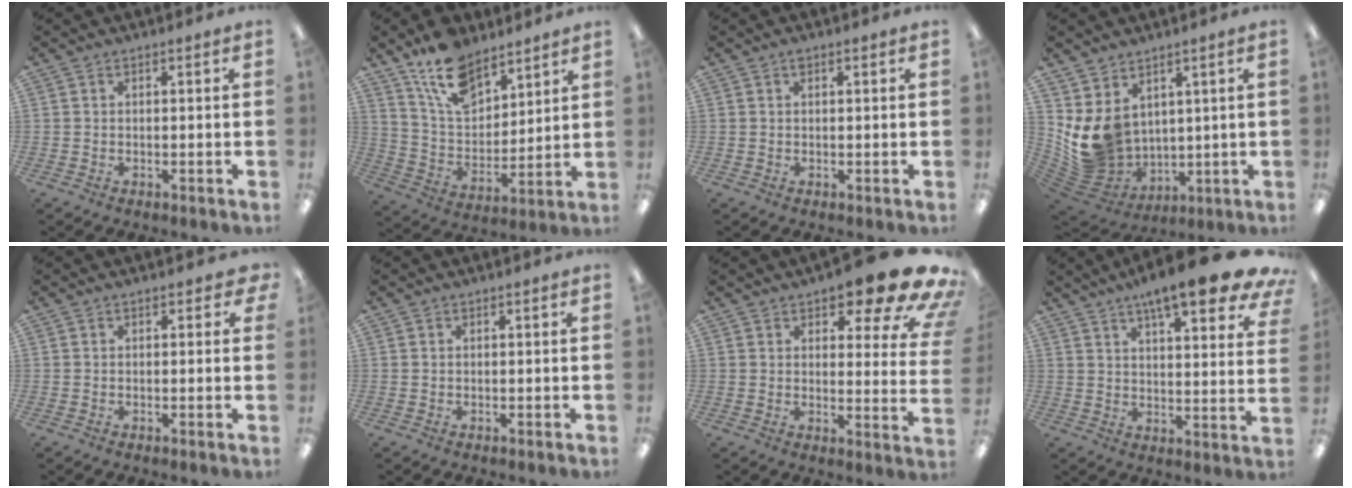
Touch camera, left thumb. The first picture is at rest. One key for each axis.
{"total": 14.4, "fx": 10.8, "fy": 7.0, "fz": 6.5, "tx": -0.121, "ty": -0.054, "tz": 0.201}
{"total": 1.0, "fx": 0.5, "fy": 0.5, "fz": 0.6, "tx": -0.015, "ty": 0.005, "tz": 0.008}
{"total": 10.8, "fx": 4.1, "fy": 8.6, "fz": 5.0, "tx": -0.126, "ty": -0.039, "tz": 0.088}
{"total": 1.7, "fx": 0.6, "fy": 1.2, "fz": 1.1, "tx": -0.014, "ty": 0.002, "tz": 0.009}
{"total": 0.0}
{"total": 14.2, "fx": 9.7, "fy": 4.3, "fz": 9.4, "tx": -0.115, "ty": -0.072, "tz": 0.157}
{"total": 14.3, "fx": 9.9, "fy": 3.5, "fz": 9.8, "tx": -0.135, "ty": -0.058, "tz": 0.156}